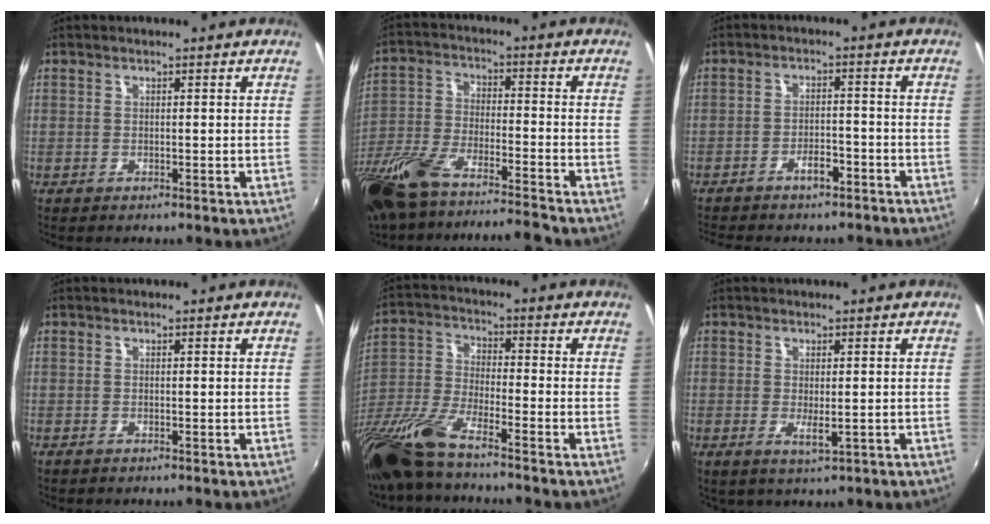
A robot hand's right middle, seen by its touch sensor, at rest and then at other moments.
{"total": 18.0, "force": [-15.2, 2.2, 9.4], "torque": [-0.210, -0.044, -0.279]}
{"total": 5.9, "force": [-4.9, 2.1, 2.6], "torque": [-0.059, 0.006, -0.069]}
{"total": 0.0}
{"total": 13.7, "force": [-10.6, 1.5, 8.5], "torque": [-0.189, -0.033, -0.212]}
{"total": 2.3, "force": [-0.4, 0.8, 2.1], "torque": [-0.035, -0.007, -0.002]}